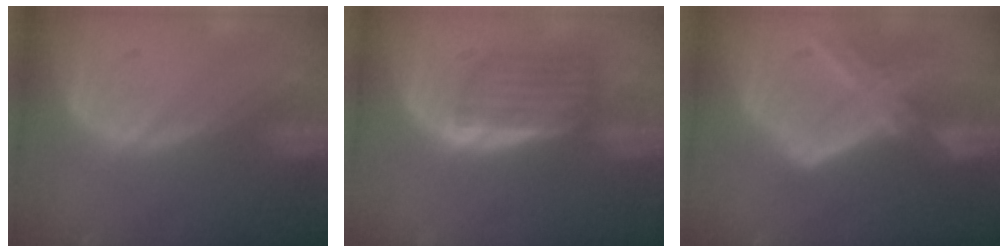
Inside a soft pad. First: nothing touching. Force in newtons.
{"total": 5.6, "press": 5.3, "slide": 1.7}
{"total": 8.3, "press": 7.3, "slide": 4.0}